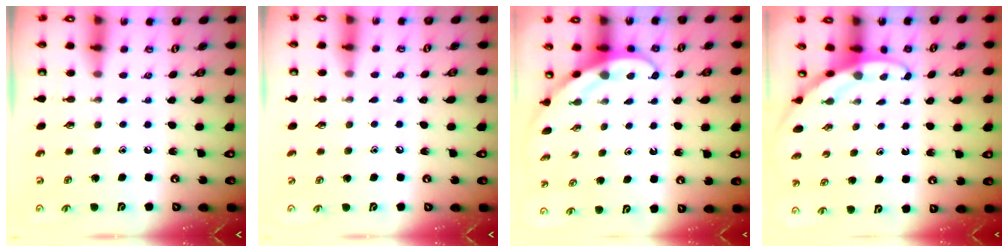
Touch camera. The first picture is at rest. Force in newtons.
{"total": 2.3, "press": 2.3, "slide": 0.3}
{"total": 3.8, "press": 3.8, "slide": 0.2}
{"total": 2.8, "press": 2.8, "slide": 0.1}